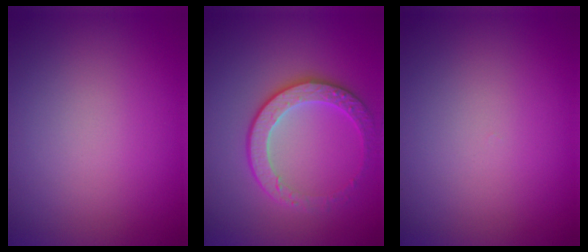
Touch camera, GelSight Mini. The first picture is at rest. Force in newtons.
{"total": 3.2, "press": 2.8, "slide": 1.6}
{"total": 0.0}